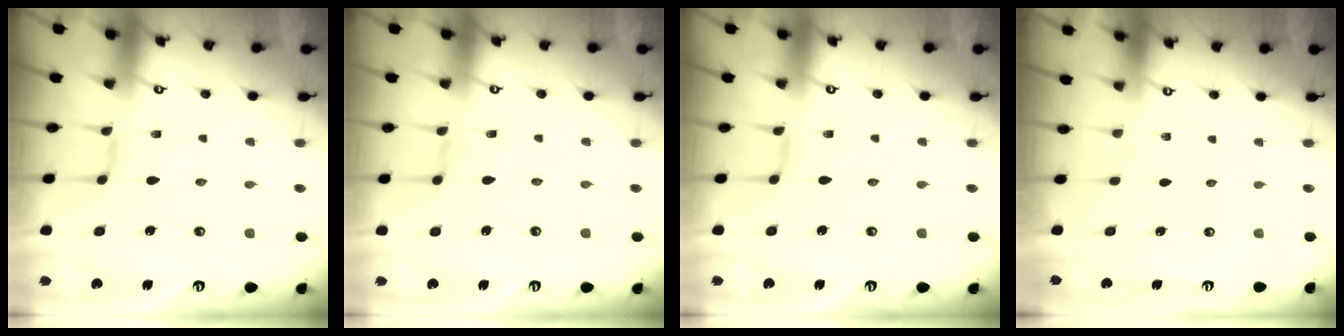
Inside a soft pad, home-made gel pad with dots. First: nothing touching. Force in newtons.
{"total": 1.9, "press": 1.9, "slide": 0.1}
{"total": 0.0}
{"total": 0.0}